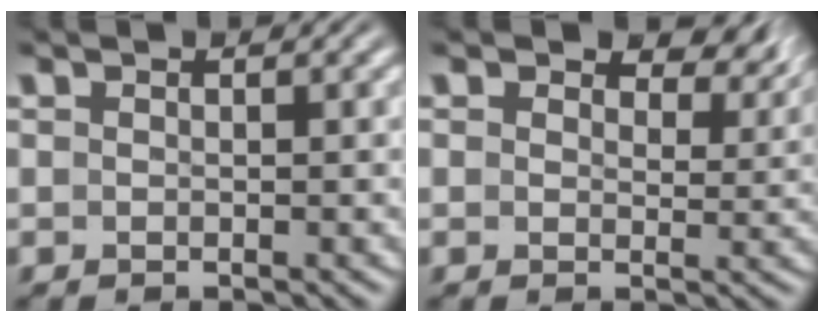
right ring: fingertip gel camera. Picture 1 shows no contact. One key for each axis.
{"total": 3.4, "fx": 2.5, "fy": 1.3, "fz": 1.9, "tx": -0.025, "ty": -0.001, "tz": 0.040}